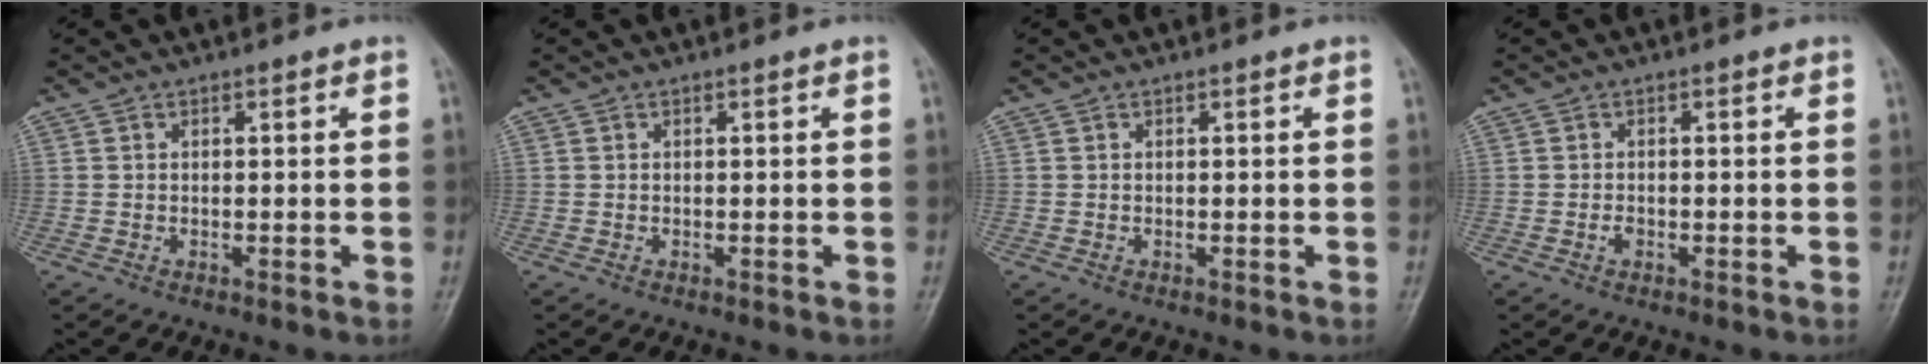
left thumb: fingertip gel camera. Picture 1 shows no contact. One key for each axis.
{"total": 0.0}
{"total": 0.0}
{"total": 1.1, "fx": -0.5, "fy": 0.8, "fz": 0.7, "tx": -0.009, "ty": 0.001, "tz": -0.011}